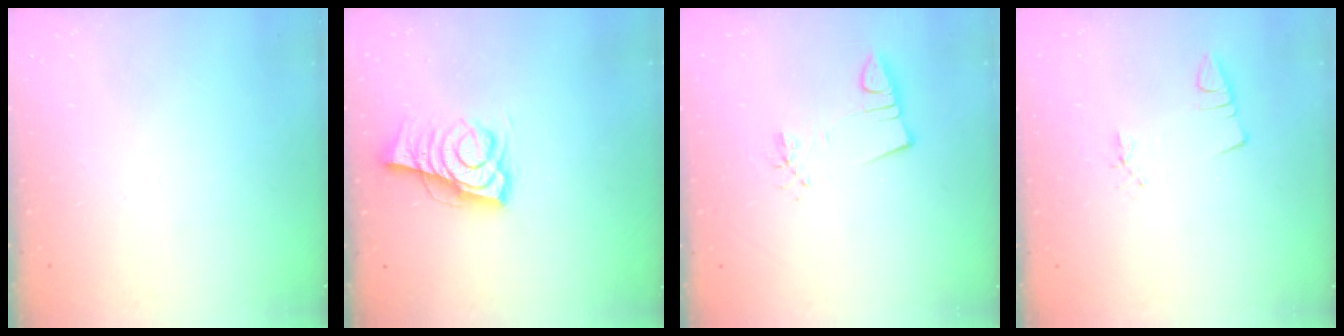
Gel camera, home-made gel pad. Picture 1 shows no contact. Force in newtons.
{"total": 6.9, "press": 6.8, "slide": 0.8}
{"total": 2.5, "press": 0.9, "slide": 2.4}
{"total": 1.9, "press": 1.3, "slide": 1.3}